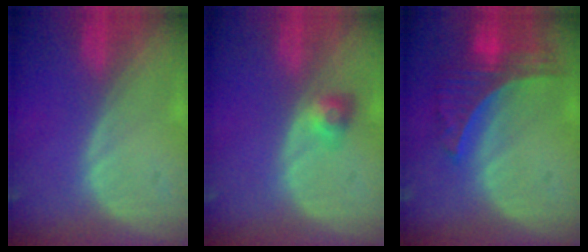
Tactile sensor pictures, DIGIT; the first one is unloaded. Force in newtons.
{"total": 3.0, "press": 2.7, "slide": 1.3}
{"total": 7.8, "press": 6.8, "slide": 3.8}